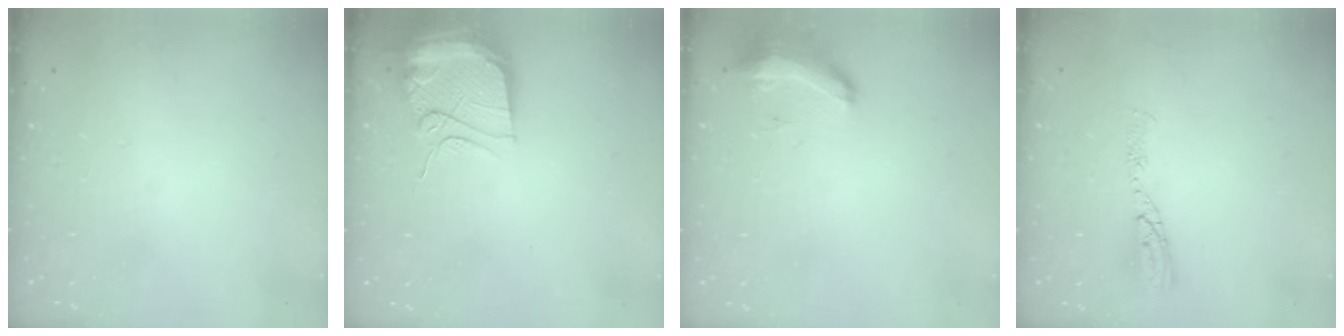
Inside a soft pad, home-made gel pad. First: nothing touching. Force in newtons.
{"total": 12.2, "press": 12.1, "slide": 1.2}
{"total": 8.6, "press": 8.5, "slide": 1.6}
{"total": 6.8, "press": 6.8, "slide": 0.6}